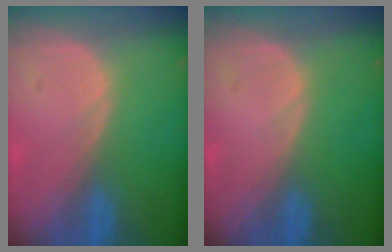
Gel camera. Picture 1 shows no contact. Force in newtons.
{"total": 0.0}